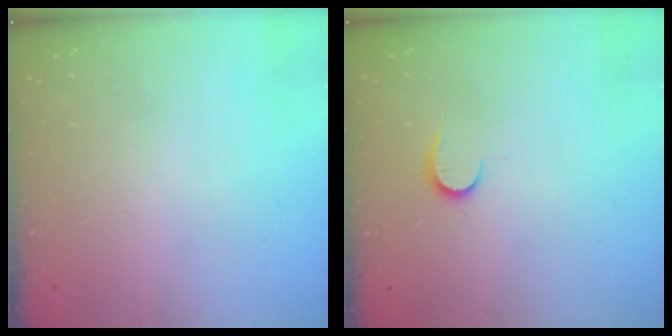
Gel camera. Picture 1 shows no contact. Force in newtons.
{"total": 6.7, "press": 6.7, "slide": 0.6}